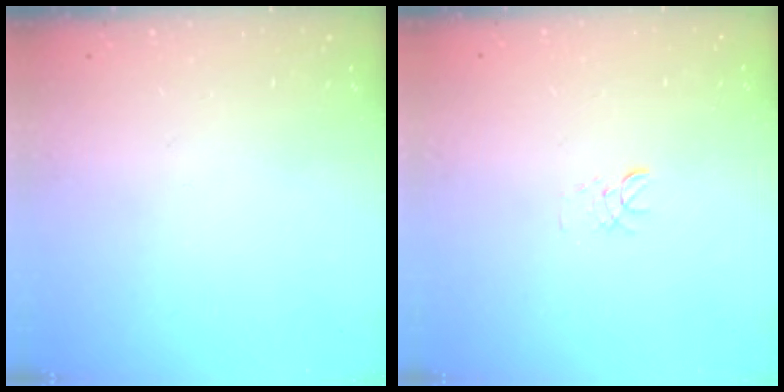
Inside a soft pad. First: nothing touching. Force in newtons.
{"total": 3.6, "press": 3.6, "slide": 0.3}